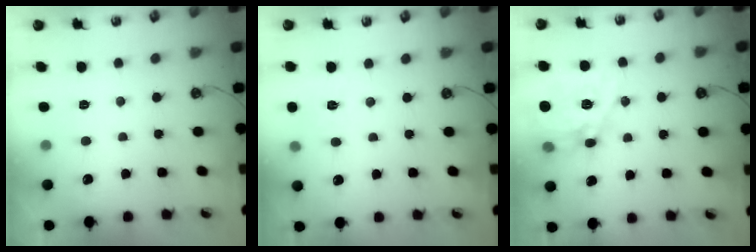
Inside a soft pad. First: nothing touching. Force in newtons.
{"total": 6.5, "press": 6.4, "slide": 0.7}
{"total": 16.8, "press": 16.7, "slide": 1.6}